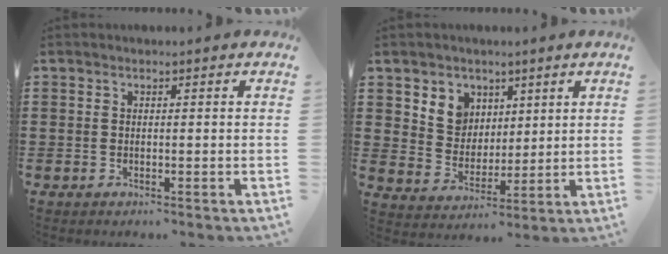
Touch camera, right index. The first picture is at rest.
{"total": 5.9, "force": [3.1, 4.9, 0.5], "torque": [-0.035, 0.000, 0.057]}